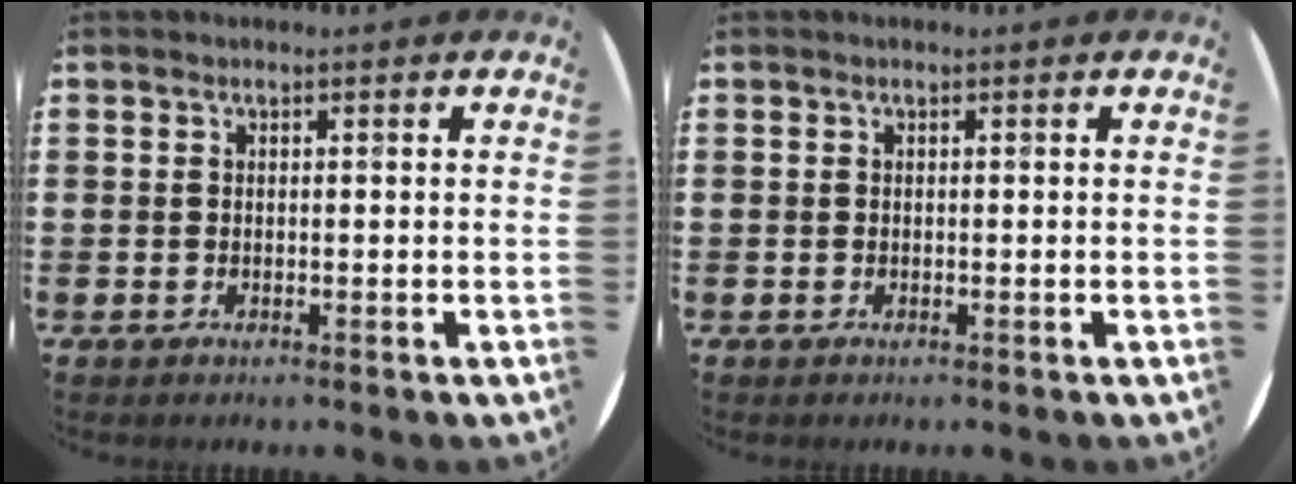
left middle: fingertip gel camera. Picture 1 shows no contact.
{"total": 0.0}